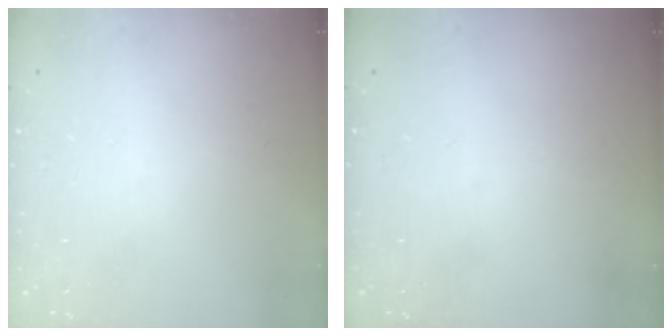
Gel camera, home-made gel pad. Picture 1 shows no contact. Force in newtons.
{"total": 0.0}